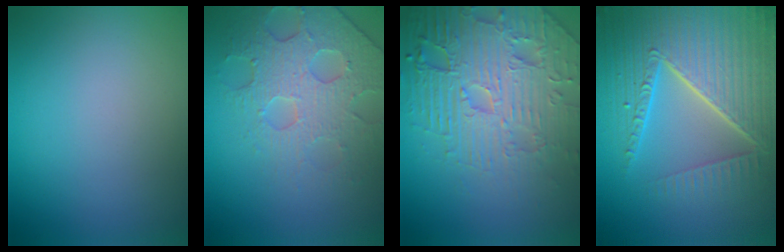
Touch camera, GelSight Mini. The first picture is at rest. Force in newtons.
{"total": 4.4, "press": 4.2, "slide": 1.4}
{"total": 7.9, "press": 6.1, "slide": 5.0}
{"total": 8.7, "press": 6.1, "slide": 6.2}